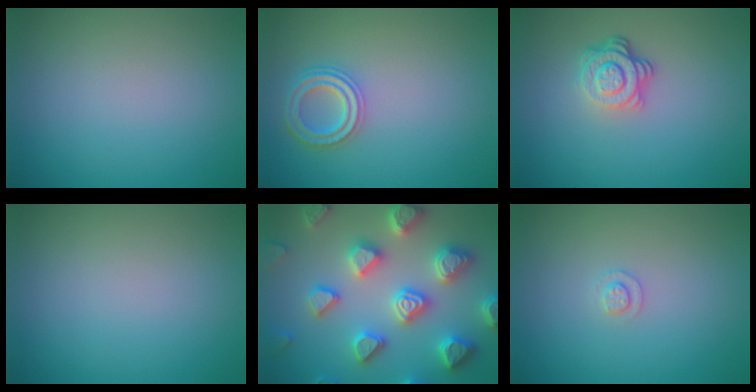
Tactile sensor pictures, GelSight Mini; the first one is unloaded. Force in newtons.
{"total": 3.6, "press": 2.9, "slide": 2.1}
{"total": 3.9, "press": 2.8, "slide": 2.7}
{"total": 0.0}
{"total": 7.3, "press": 7.1, "slide": 1.6}
{"total": 1.0, "press": 1.0, "slide": 0.2}